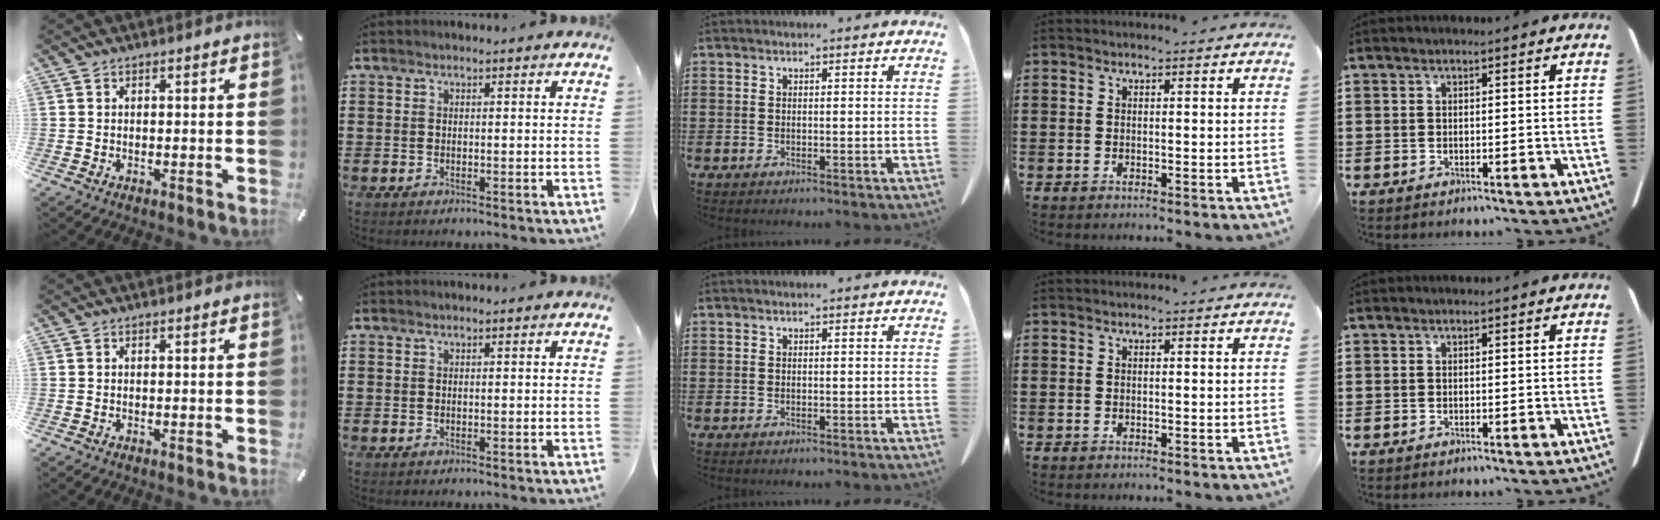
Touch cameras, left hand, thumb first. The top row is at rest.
{}